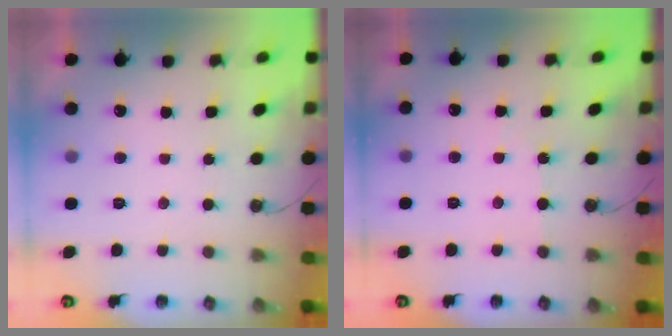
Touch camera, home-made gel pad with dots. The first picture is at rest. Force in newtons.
{"total": 1.8, "press": 1.8, "slide": 0.3}